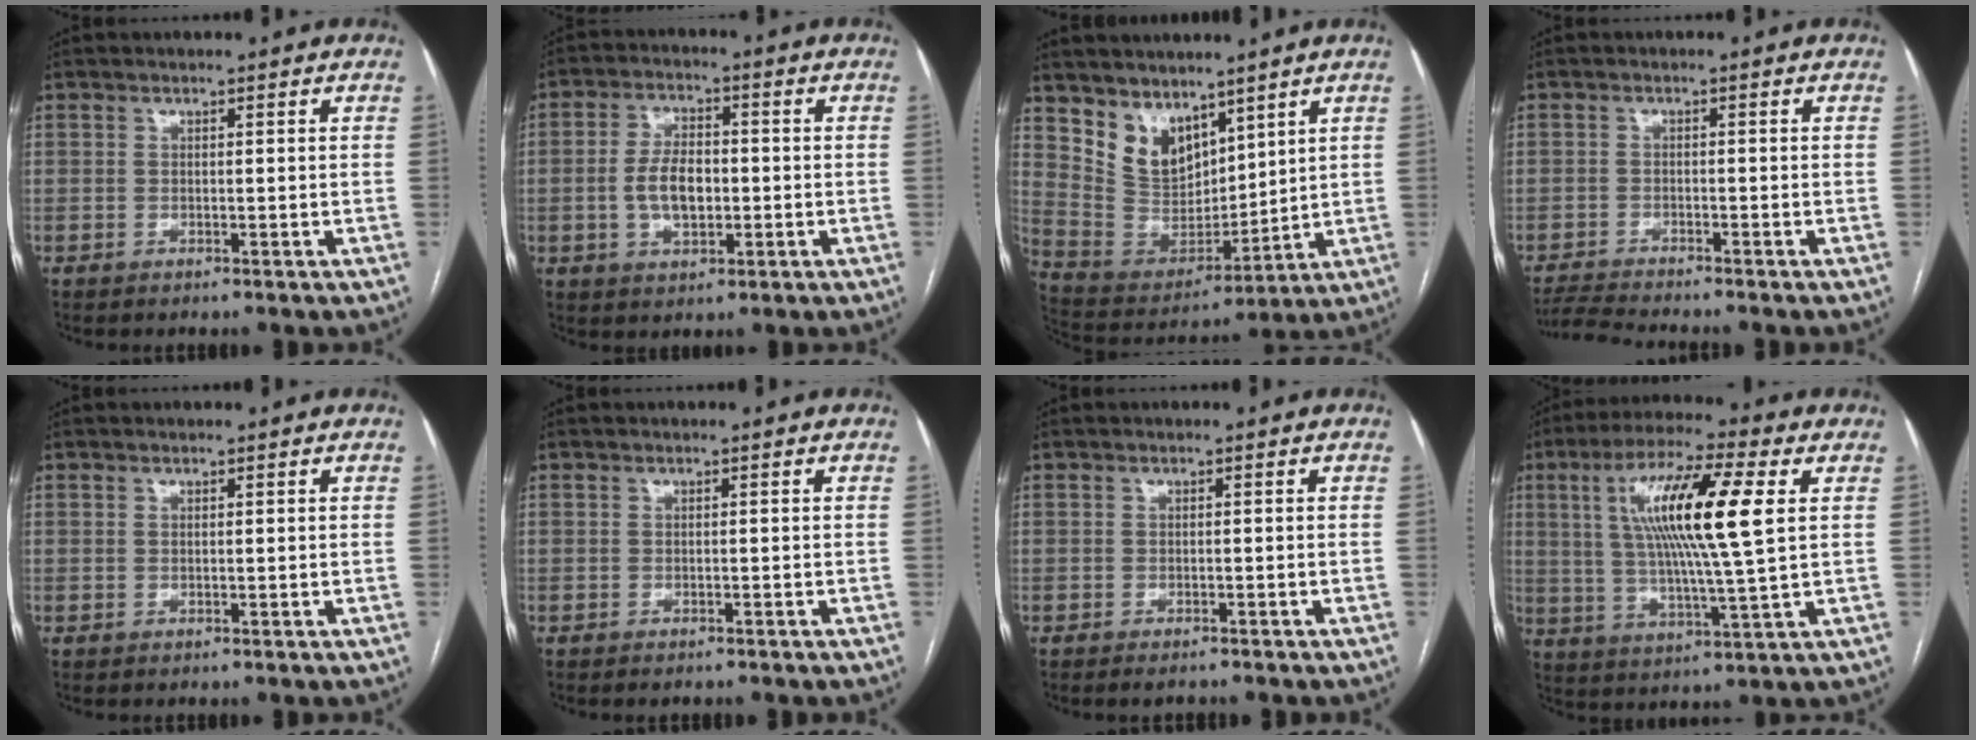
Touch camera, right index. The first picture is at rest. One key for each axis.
{"total": 7.2, "fx": -0.9, "fy": 3.8, "fz": 6.1, "tx": -0.122, "ty": 0.011, "tz": -0.013}
{"total": 10.1, "fx": 6.9, "fy": 6.1, "fz": 4.2, "tx": -0.093, "ty": 0.012, "tz": 0.154}
{"total": 4.6, "fx": -4.5, "fy": -0.6, "fz": 1.2, "tx": -0.021, "ty": -0.021, "tz": -0.075}
{"total": 0.0}
{"total": 1.7, "fx": -1.5, "fy": 0.5, "fz": 0.6, "tx": -0.011, "ty": -0.003, "tz": -0.016}
{"total": 2.2, "fx": -1.8, "fy": 0.6, "fz": 1.0, "tx": -0.013, "ty": -0.003, "tz": -0.021}
{"total": 15.5, "fx": 3.6, "fy": 0.8, "fz": 15.1, "tx": -0.283, "ty": 0.010, "tz": 0.058}